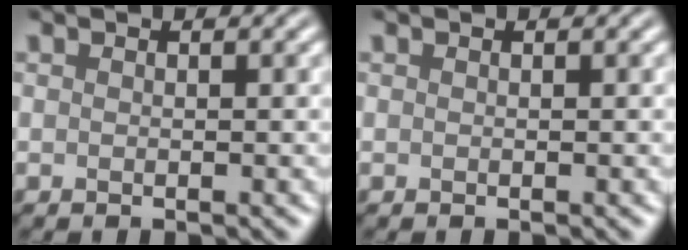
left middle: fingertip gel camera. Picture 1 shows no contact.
{"total": 0.0}